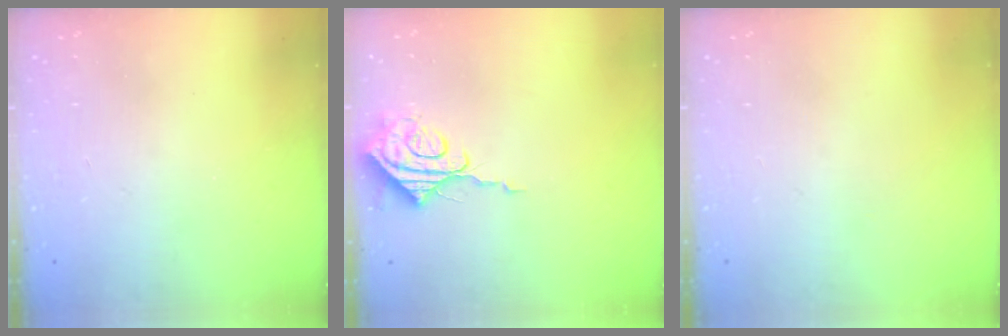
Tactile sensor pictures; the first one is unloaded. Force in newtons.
{"total": 8.2, "press": 8.1, "slide": 0.9}
{"total": 0.0}